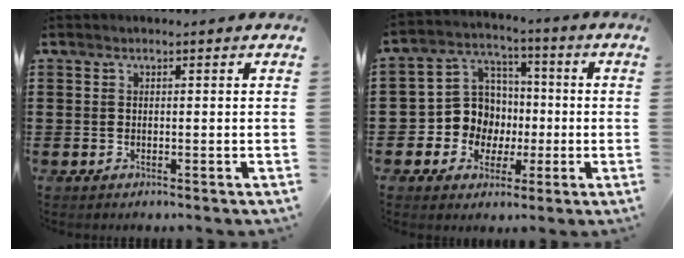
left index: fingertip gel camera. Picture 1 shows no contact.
{"total": 8.7, "force": [-0.6, 8.5, 1.9], "torque": [-0.082, 0.004, -0.005]}